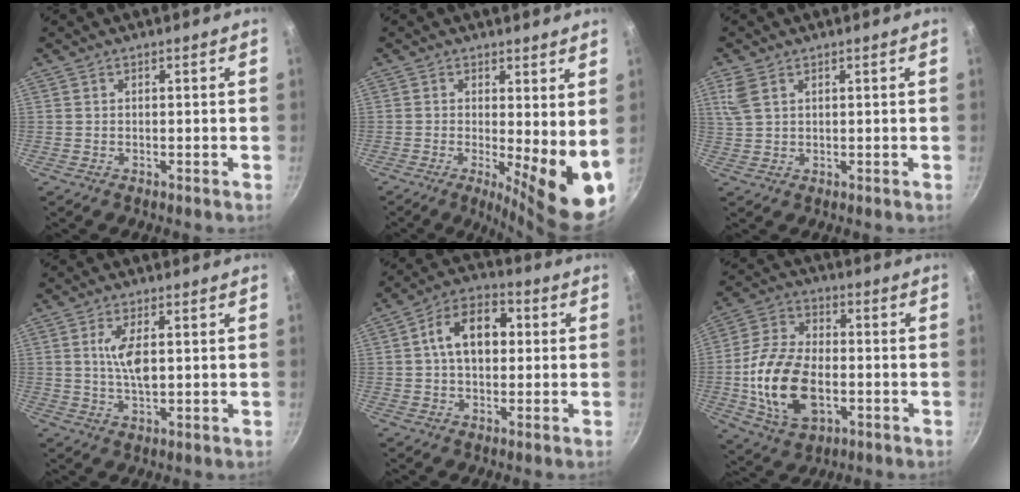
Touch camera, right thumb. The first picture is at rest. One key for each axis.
{"total": 11.6, "fx": -0.4, "fy": 3.5, "fz": 11.1, "tx": -0.127, "ty": -0.022, "tz": -0.001}
{"total": 3.9, "fx": 1.8, "fy": 2.3, "fz": 2.5, "tx": -0.054, "ty": 0.002, "tz": 0.041}
{"total": 6.3, "fx": 1.1, "fy": 2.6, "fz": 5.6, "tx": -0.106, "ty": -0.002, "tz": 0.022}
{"total": 11.3, "fx": 1.5, "fy": 7.5, "fz": 8.3, "tx": -0.101, "ty": 0.023, "tz": 0.010}
{"total": 17.0, "fx": -3.0, "fy": 10.5, "fz": 13.1, "tx": -0.241, "ty": 0.020, "tz": -0.052}